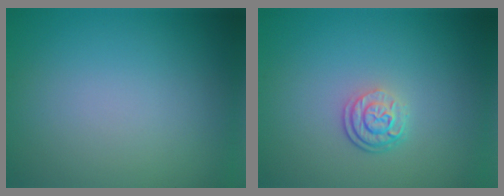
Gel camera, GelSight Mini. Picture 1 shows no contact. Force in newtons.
{"total": 2.6, "press": 2.0, "slide": 1.6}